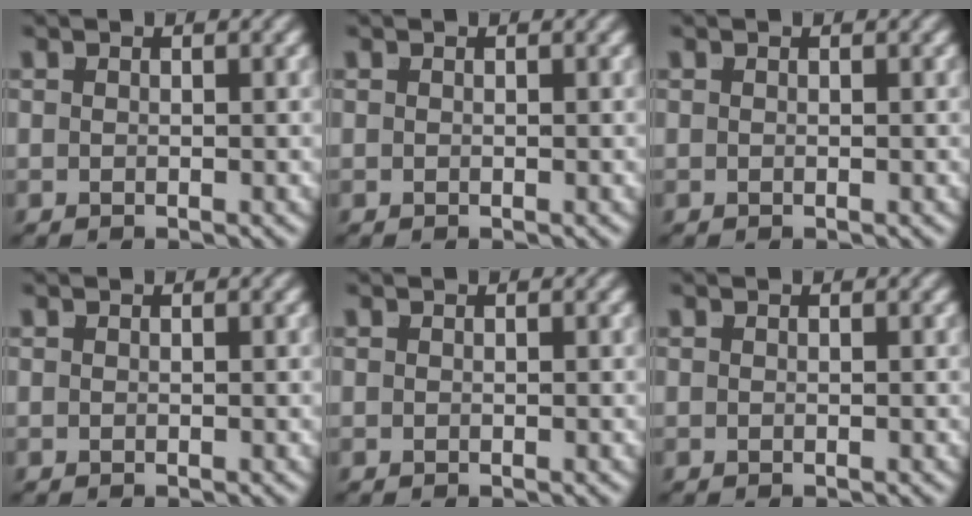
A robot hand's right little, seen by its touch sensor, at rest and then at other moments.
{"total": 0.0}
{"total": 0.0}
{"total": 0.0}
{"total": 0.0}
{"total": 0.0}